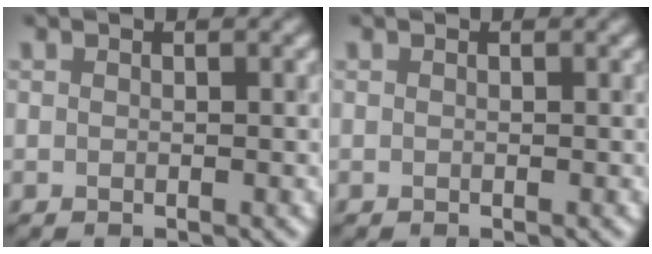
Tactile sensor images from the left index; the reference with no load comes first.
{"total": 0.0}